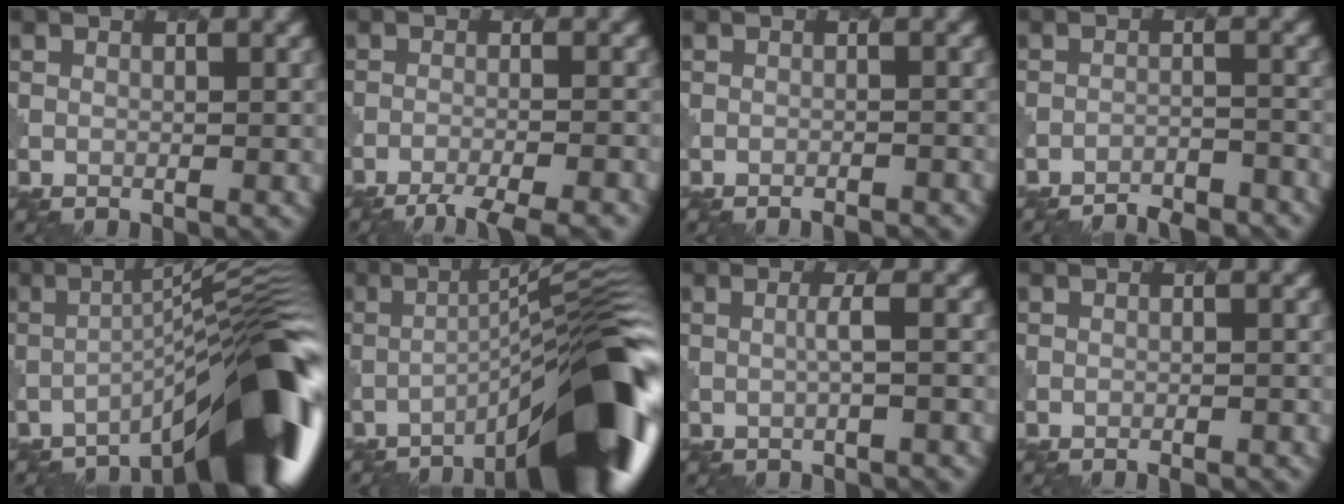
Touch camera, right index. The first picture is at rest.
{"total": 6.1, "force": [-5.2, 1.0, 3.0], "torque": [-0.044, -0.012, -0.080]}
{"total": 1.9, "force": [-1.8, 0.3, 0.5], "torque": [0.004, 0.006, -0.025]}
{"total": 5.4, "force": [-5.2, 1.0, 0.8], "torque": [-0.004, -0.002, -0.068]}
{"total": 13.1, "force": [-7.8, 2.3, 10.2], "torque": [-0.136, 0.019, -0.125]}
{"total": 14.1, "force": [-7.7, 2.7, 11.5], "torque": [-0.151, 0.023, -0.118]}
{"total": 1.5, "force": [-0.1, 0.2, 1.4], "torque": [-0.017, 0.005, -0.008]}
{"total": 1.3, "force": [-1.3, 0.2, 0.4], "torque": [0.007, 0.002, -0.018]}